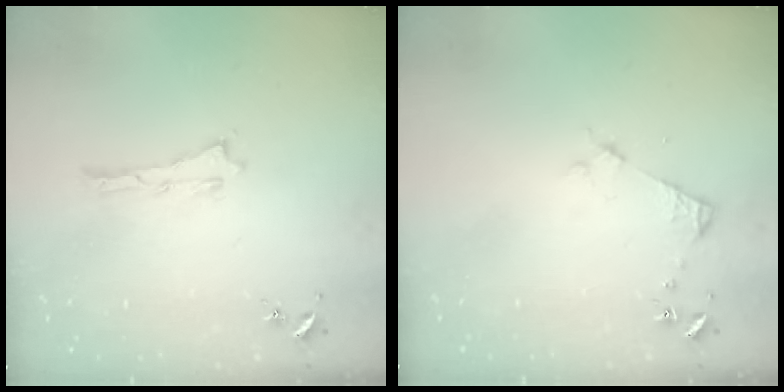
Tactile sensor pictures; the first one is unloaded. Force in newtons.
{"total": 3.2, "press": 3.2, "slide": 0.4}